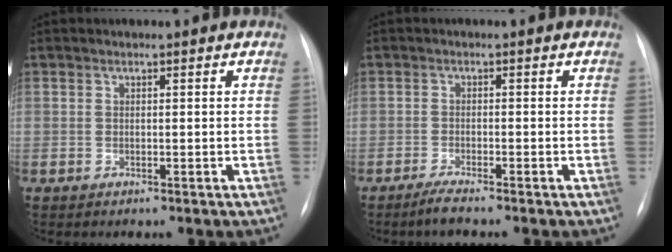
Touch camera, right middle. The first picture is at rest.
{"total": 2.2, "force": [-1.9, -0.1, 1.2], "torque": [-0.031, -0.006, -0.035]}